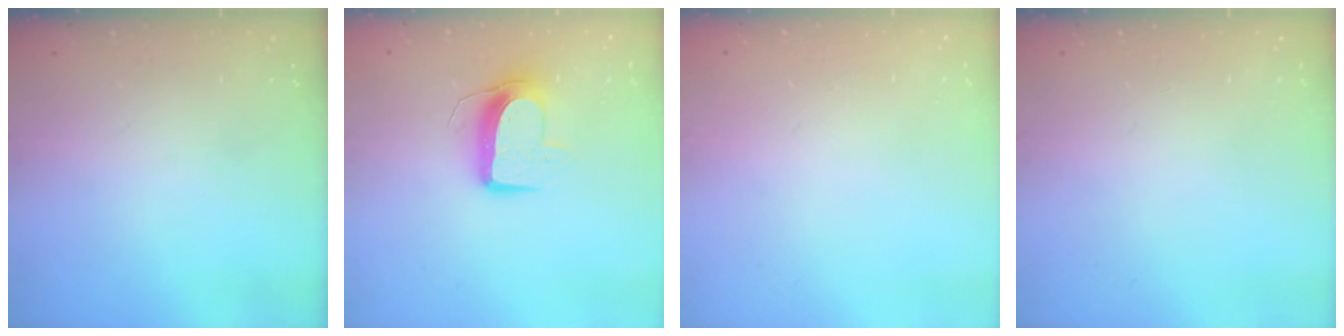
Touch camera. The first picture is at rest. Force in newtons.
{"total": 10.3, "press": 10.3, "slide": 0.2}
{"total": 0.0}
{"total": 0.0}